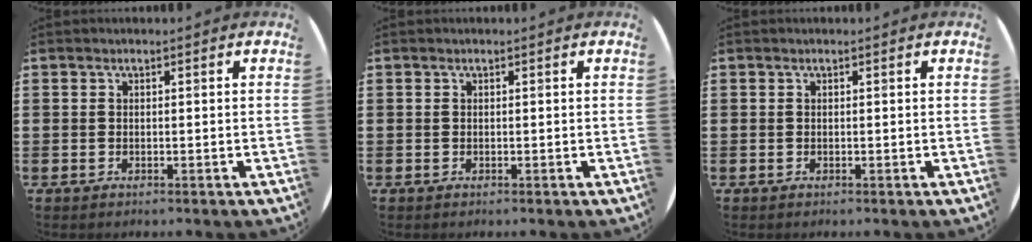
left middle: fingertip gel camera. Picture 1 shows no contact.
{"total": 0.0}
{"total": 0.0}